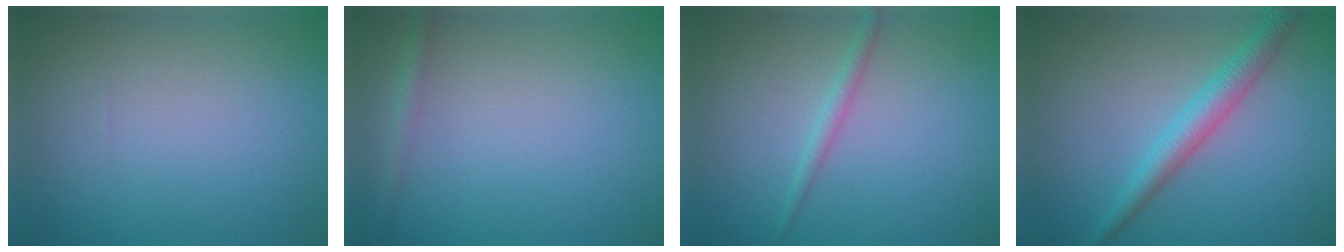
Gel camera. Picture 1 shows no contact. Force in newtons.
{"total": 1.3, "press": 1.3, "slide": 0.0}
{"total": 1.3, "press": 1.3, "slide": 0.0}
{"total": 3.5, "press": 3.5, "slide": 0.1}